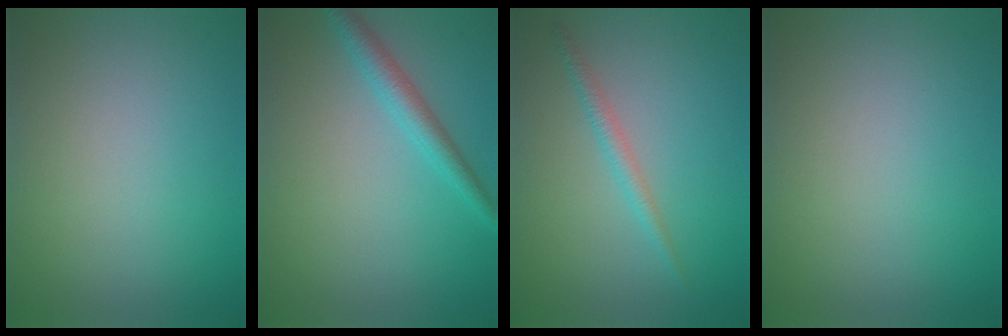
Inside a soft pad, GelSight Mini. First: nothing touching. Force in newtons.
{"total": 2.5, "press": 2.5, "slide": 0.0}
{"total": 1.5, "press": 1.4, "slide": 0.1}
{"total": 0.0}